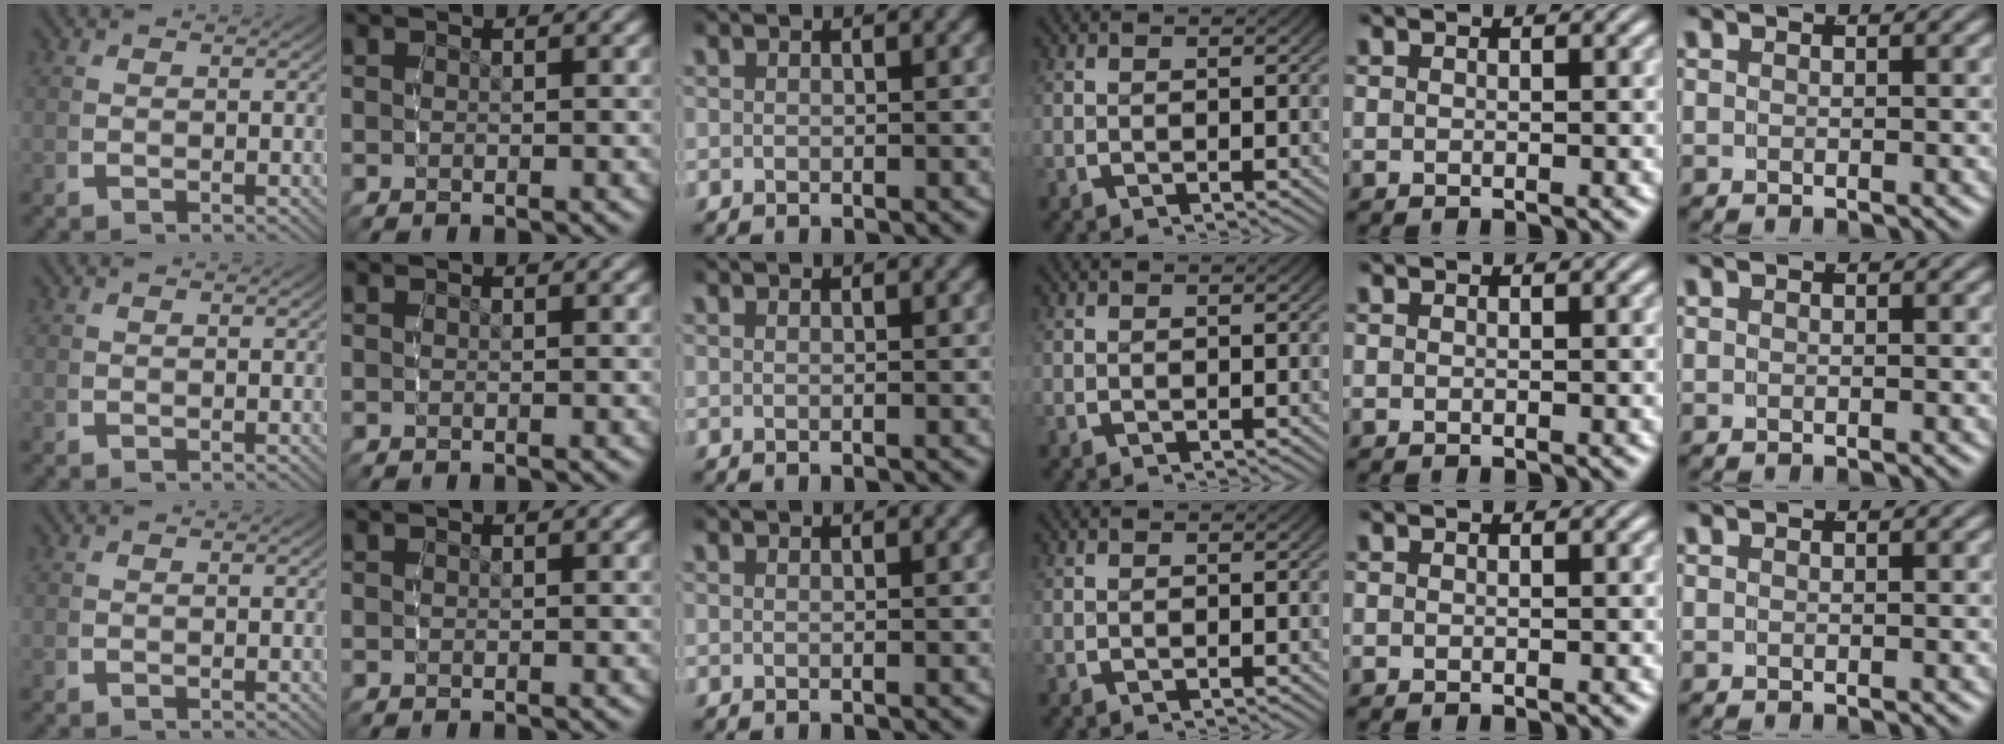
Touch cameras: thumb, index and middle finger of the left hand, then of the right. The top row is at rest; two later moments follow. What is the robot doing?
{"motion": "grasp_and_lifting", "object": "bottle cap"}